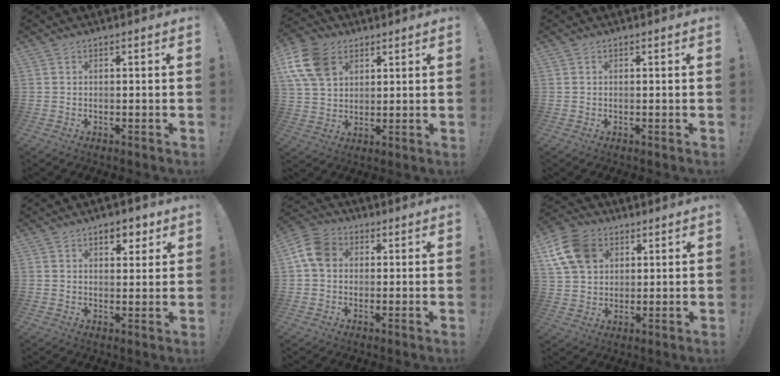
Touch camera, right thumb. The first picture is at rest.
{"total": 14.2, "force": [6.3, 9.9, 7.9], "torque": [-0.143, -0.019, 0.127]}
{"total": 0.0}
{"total": 5.5, "force": [3.1, 3.5, 2.9], "torque": [-0.022, -0.010, 0.050]}
{"total": 9.4, "force": [1.9, 7.2, 5.7], "torque": [-0.108, 0.011, 0.041]}
{"total": 13.4, "force": [5.5, 10.1, 6.8], "torque": [-0.111, -0.018, 0.114]}